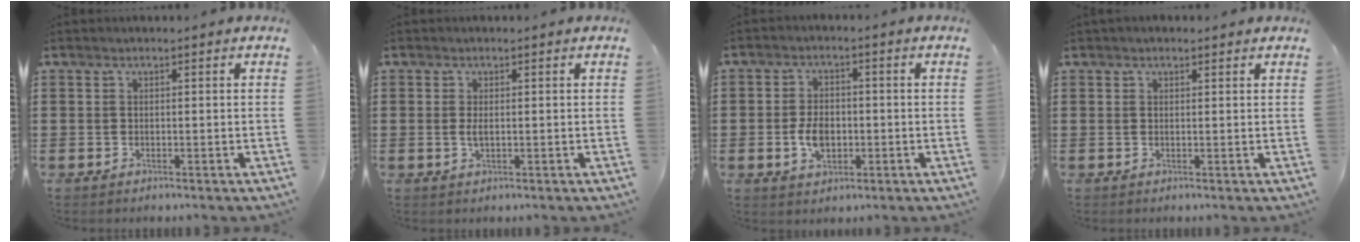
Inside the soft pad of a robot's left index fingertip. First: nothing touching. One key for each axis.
{"total": 1.6, "fx": 0.1, "fy": 0.6, "fz": 1.5, "tx": -0.037, "ty": -0.002, "tz": -0.002}
{"total": 4.9, "fx": -0.8, "fy": 3.1, "fz": 3.6, "tx": -0.075, "ty": -0.003, "tz": -0.020}
{"total": 0.9, "fx": 0.8, "fy": 0.4, "fz": 0.3, "tx": -0.008, "ty": 0.004, "tz": 0.015}